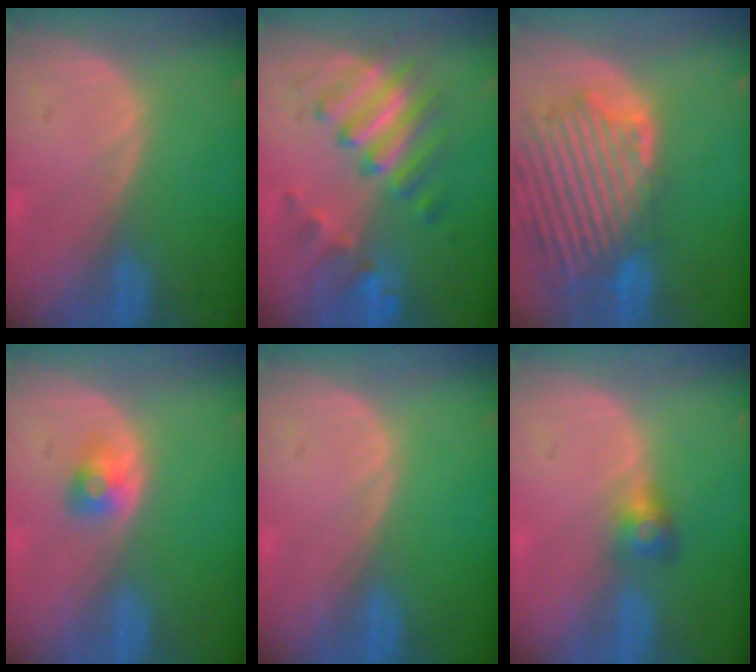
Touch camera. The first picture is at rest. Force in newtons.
{"total": 8.0, "press": 8.0, "slide": 0.2}
{"total": 13.5, "press": 11.7, "slide": 6.8}
{"total": 2.5, "press": 2.3, "slide": 0.9}
{"total": 0.0}
{"total": 2.8, "press": 2.6, "slide": 0.9}